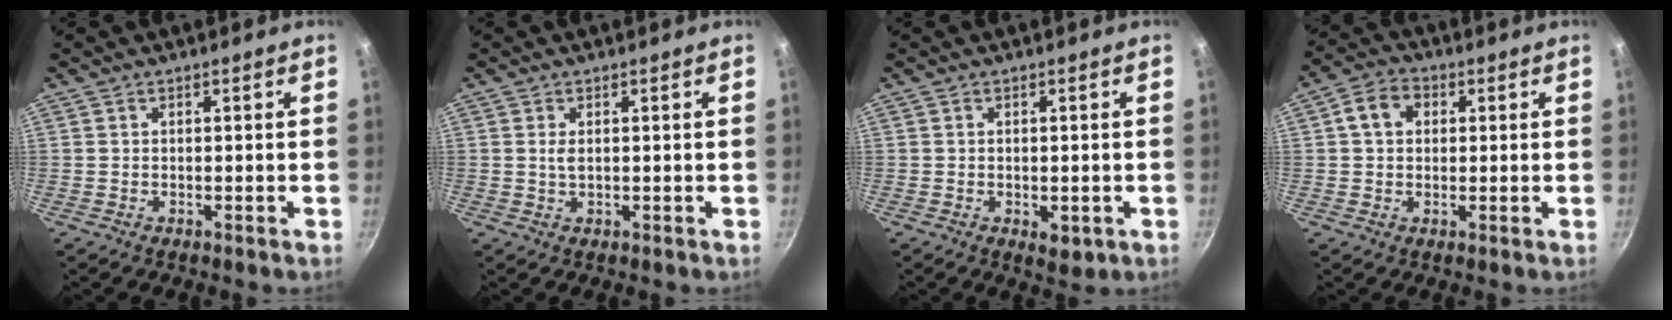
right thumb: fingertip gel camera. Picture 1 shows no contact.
{"total": 1.5, "force": [0.3, 0.7, 1.3], "torque": [-0.026, -0.002, 0.006]}
{"total": 3.6, "force": [-1.0, 2.0, 2.8], "torque": [-0.036, -0.006, -0.010]}
{"total": 6.0, "force": [1.3, 4.7, 3.5], "torque": [-0.042, 0.012, 0.010]}